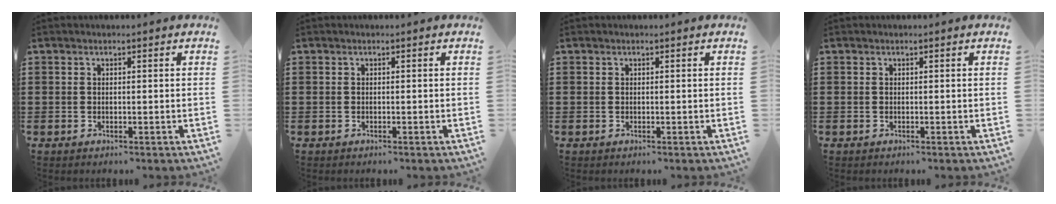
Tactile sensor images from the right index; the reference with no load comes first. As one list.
[{"total": 0.0}, {"total": 0.0}, {"total": 0.0}]